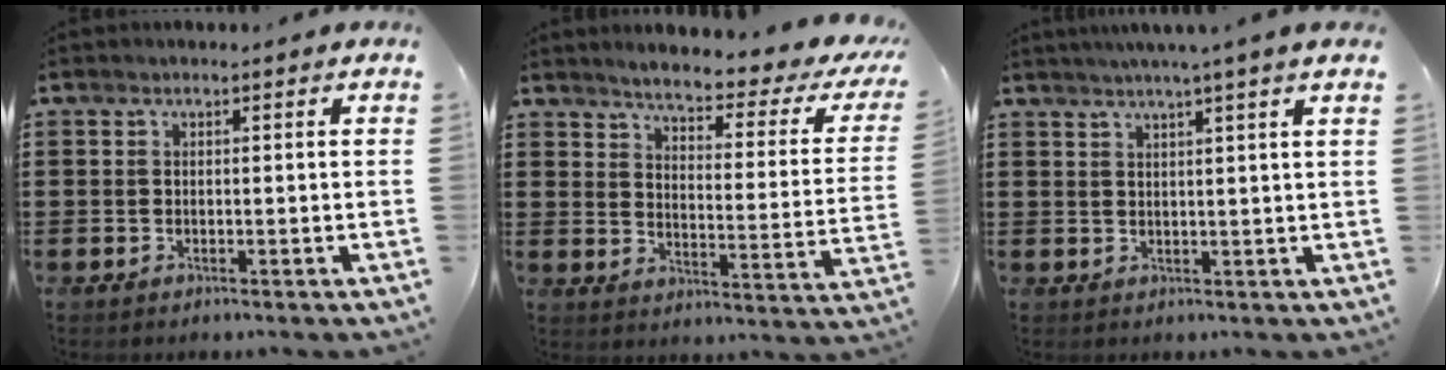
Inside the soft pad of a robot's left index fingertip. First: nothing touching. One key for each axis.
{"total": 4.1, "fx": 3.5, "fy": -0.1, "fz": 2.2, "tx": -0.056, "ty": -0.031, "tz": 0.047}
{"total": 2.8, "fx": 2.1, "fy": -1.0, "fz": 1.6, "tx": -0.032, "ty": -0.004, "tz": 0.033}